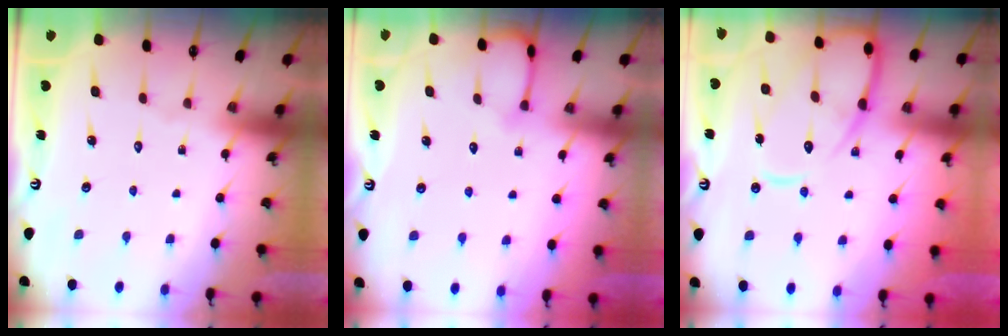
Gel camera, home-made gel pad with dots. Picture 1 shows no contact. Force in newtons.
{"total": 4.5, "press": 4.5, "slide": 0.4}
{"total": 13.0, "press": 13.0, "slide": 1.3}